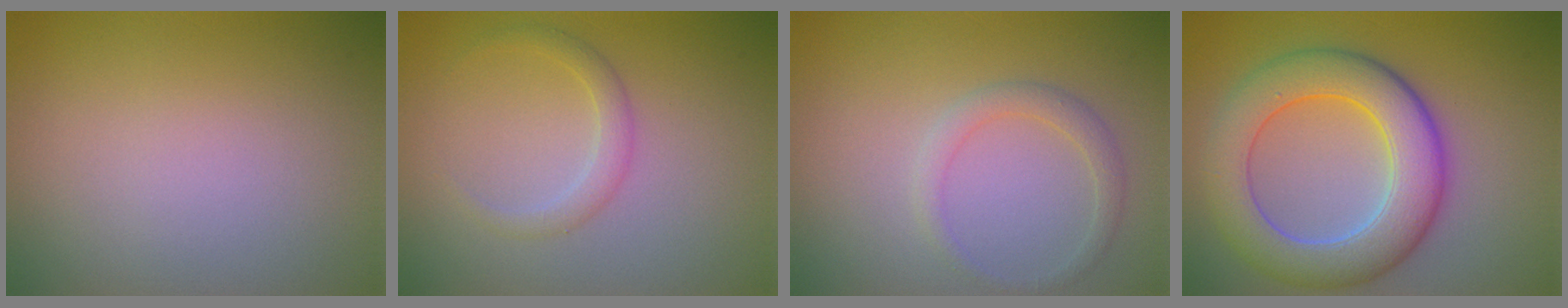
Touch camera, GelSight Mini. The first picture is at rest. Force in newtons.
{"total": 1.8, "press": 1.8, "slide": 0.1}
{"total": 1.7, "press": 1.7, "slide": 0.2}
{"total": 8.3, "press": 8.3, "slide": 0.2}